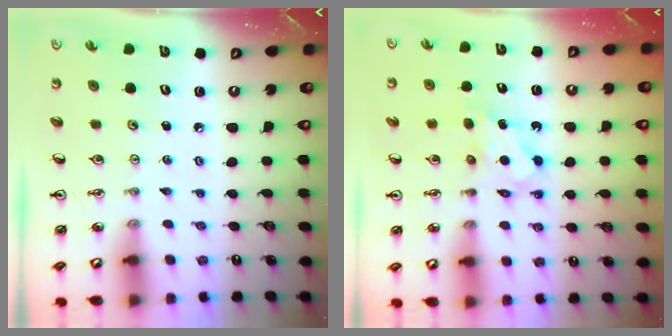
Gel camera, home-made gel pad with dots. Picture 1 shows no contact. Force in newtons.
{"total": 7.0, "press": 6.9, "slide": 1.1}